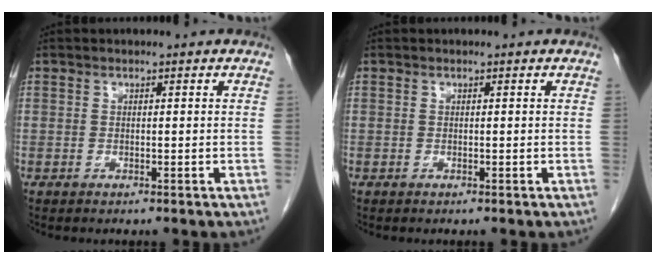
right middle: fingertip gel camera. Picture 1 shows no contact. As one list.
[{"total": 0.0}]